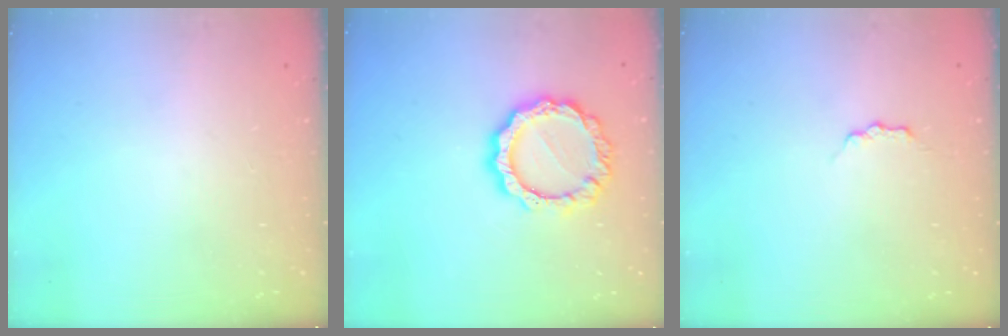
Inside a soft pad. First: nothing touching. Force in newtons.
{"total": 12.3, "press": 12.3, "slide": 0.9}
{"total": 2.1, "press": 2.0, "slide": 0.3}